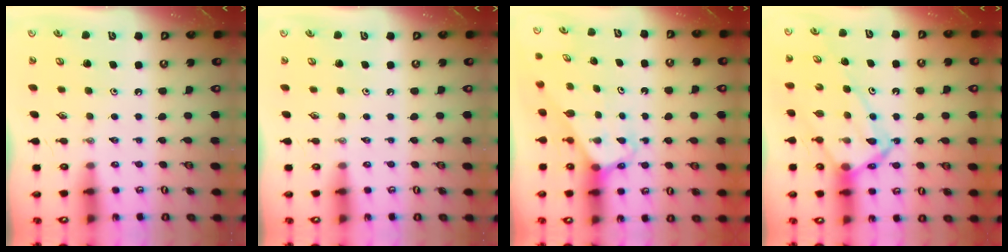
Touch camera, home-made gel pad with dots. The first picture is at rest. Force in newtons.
{"total": 0.0}
{"total": 3.1, "press": 3.1, "slide": 0.2}
{"total": 13.2, "press": 13.1, "slide": 1.5}